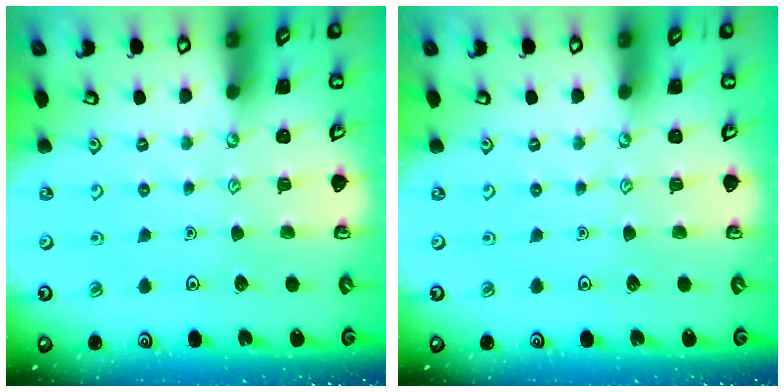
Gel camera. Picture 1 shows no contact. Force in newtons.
{"total": 0.0}